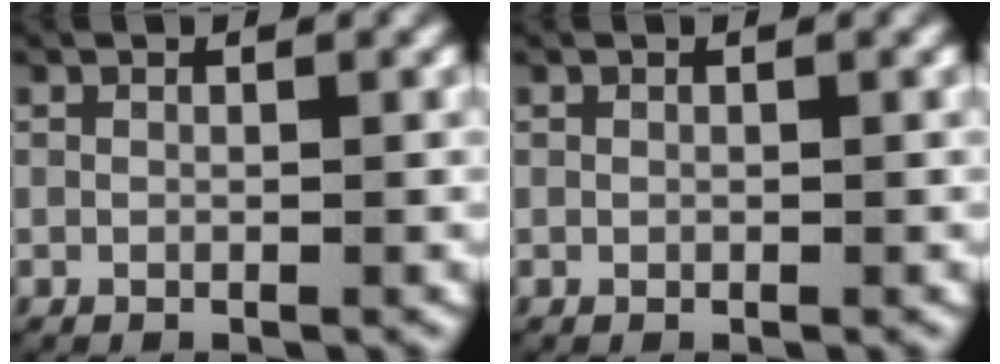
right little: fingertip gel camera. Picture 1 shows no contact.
{"total": 0.0}